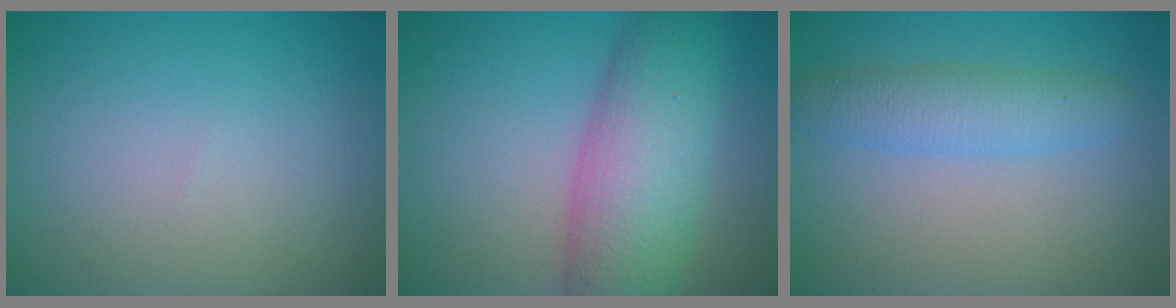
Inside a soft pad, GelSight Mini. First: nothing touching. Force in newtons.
{"total": 8.9, "press": 8.9, "slide": 0.1}
{"total": 3.3, "press": 3.3, "slide": 0.1}